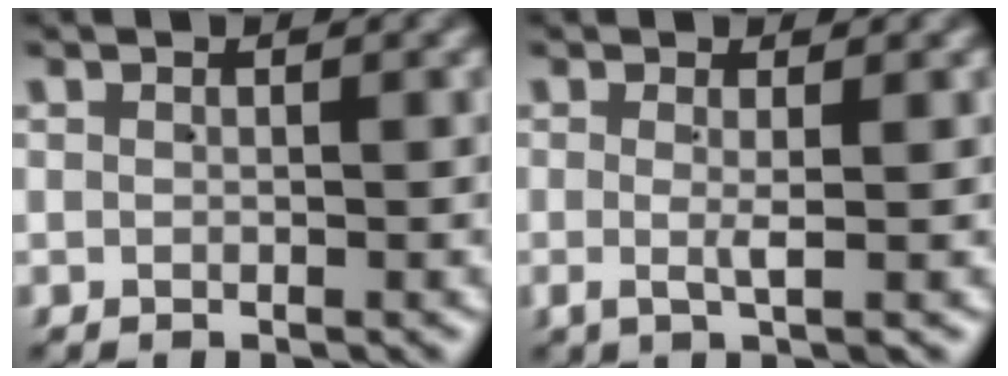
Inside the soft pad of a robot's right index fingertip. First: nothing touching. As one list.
[{"total": 1.8, "force": [-0.3, -0.1, 1.8], "torque": [-0.039, -0.009, -0.001]}]